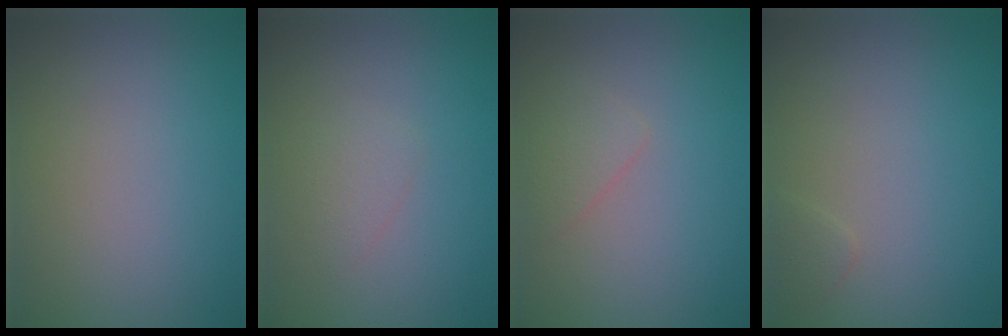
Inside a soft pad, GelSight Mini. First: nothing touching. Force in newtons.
{"total": 1.1, "press": 1.1, "slide": 0.0}
{"total": 1.3, "press": 1.3, "slide": 0.1}
{"total": 0.8, "press": 0.8, "slide": 0.0}